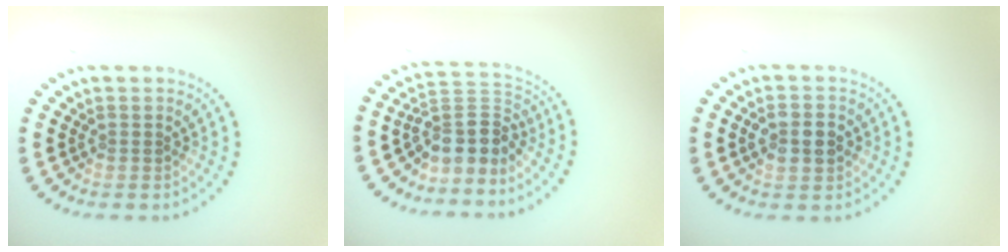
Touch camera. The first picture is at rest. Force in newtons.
{"total": 3.9, "press": 3.0, "slide": 2.4}
{"total": 2.7, "press": 2.7, "slide": 0.1}